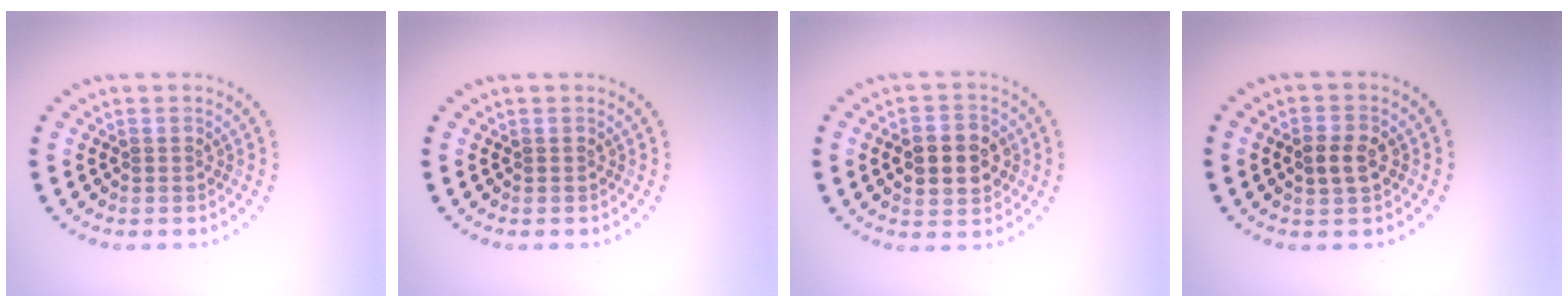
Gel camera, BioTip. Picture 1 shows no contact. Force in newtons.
{"total": 0.0}
{"total": 4.5, "press": 4.5, "slide": 0.3}
{"total": 2.5, "press": 2.5, "slide": 0.1}